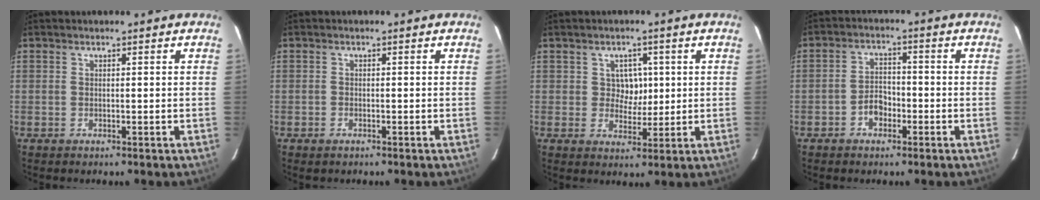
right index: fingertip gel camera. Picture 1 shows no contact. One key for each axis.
{"total": 0.8, "fx": -0.6, "fy": 0.5, "fz": 0.2, "tx": -0.005, "ty": 0.001, "tz": -0.011}
{"total": 4.2, "fx": 0.8, "fy": 3.7, "fz": 1.7, "tx": -0.025, "ty": 0.008, "tz": 0.014}
{"total": 4.2, "fx": -2.2, "fy": 2.9, "fz": 2.1, "tx": -0.045, "ty": 0.012, "tz": -0.034}